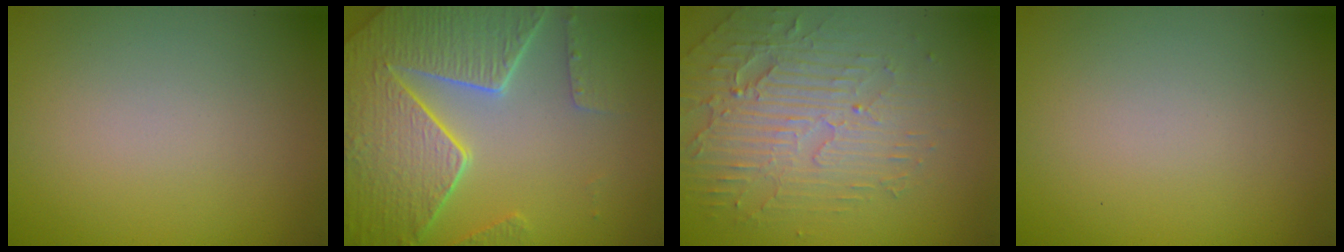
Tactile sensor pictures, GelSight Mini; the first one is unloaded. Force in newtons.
{"total": 7.8, "press": 5.6, "slide": 5.4}
{"total": 4.4, "press": 3.9, "slide": 2.2}
{"total": 0.0}